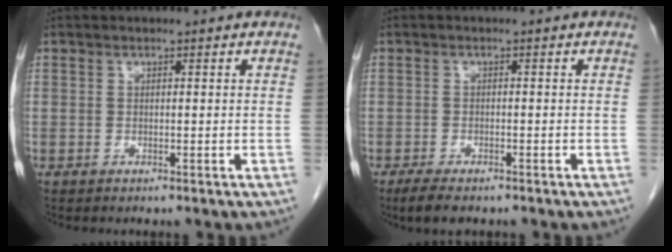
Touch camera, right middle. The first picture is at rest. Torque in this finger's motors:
{"motor_torque": [0.25, -0.09, 0.00, 0.00]}